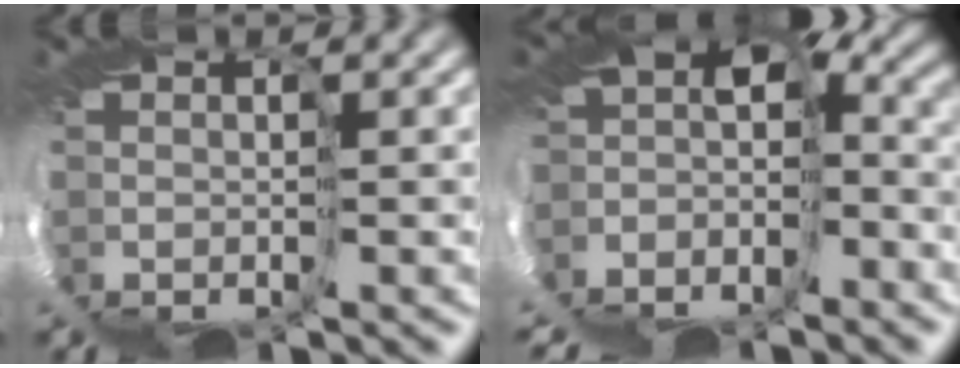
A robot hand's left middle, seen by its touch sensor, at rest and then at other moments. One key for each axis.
{"total": 5.5, "fx": -4.6, "fy": 1.8, "fz": 2.4, "tx": -0.061, "ty": -0.032, "tz": -0.044}